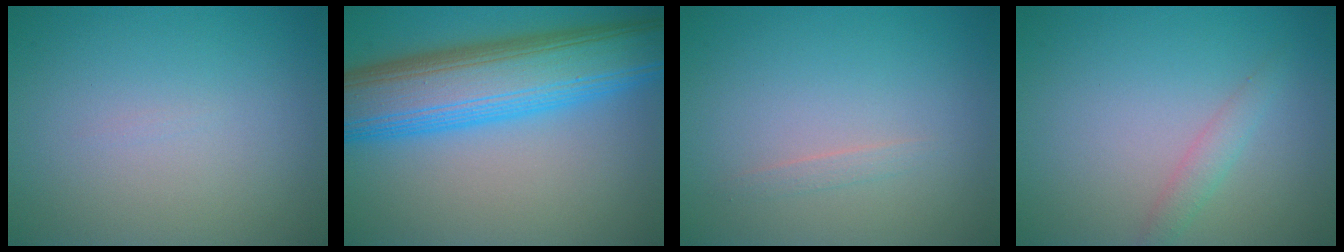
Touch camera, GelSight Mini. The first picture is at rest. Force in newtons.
{"total": 11.4, "press": 11.4, "slide": 0.2}
{"total": 0.7, "press": 0.7, "slide": 0.1}
{"total": 1.5, "press": 1.5, "slide": 0.0}